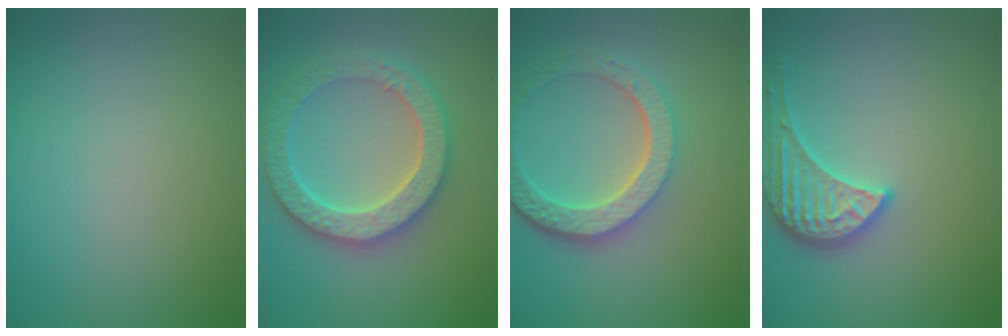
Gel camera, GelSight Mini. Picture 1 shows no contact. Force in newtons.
{"total": 6.1, "press": 6.0, "slide": 1.3}
{"total": 6.0, "press": 4.4, "slide": 4.0}
{"total": 3.3, "press": 3.3, "slide": 0.4}